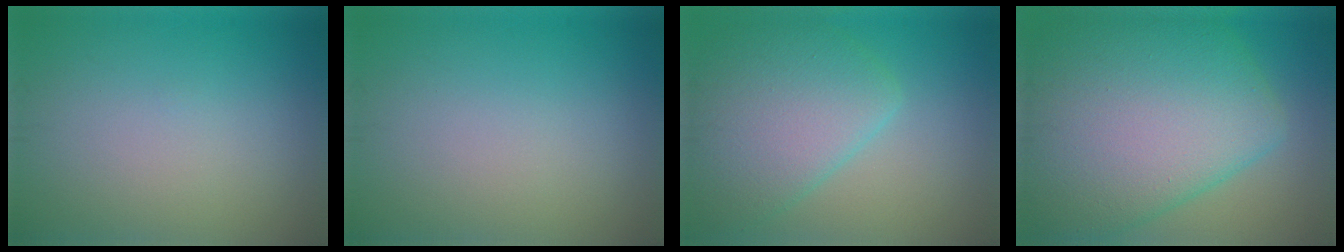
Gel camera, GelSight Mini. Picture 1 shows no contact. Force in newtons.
{"total": 0.0}
{"total": 6.9, "press": 6.9, "slide": 0.2}
{"total": 13.6, "press": 13.6, "slide": 0.4}